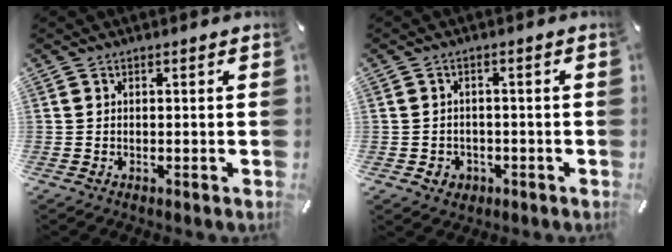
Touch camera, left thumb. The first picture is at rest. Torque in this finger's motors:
{"motor_torque": [0.54, 0.57, 0.03, 0.03, 0.00]}